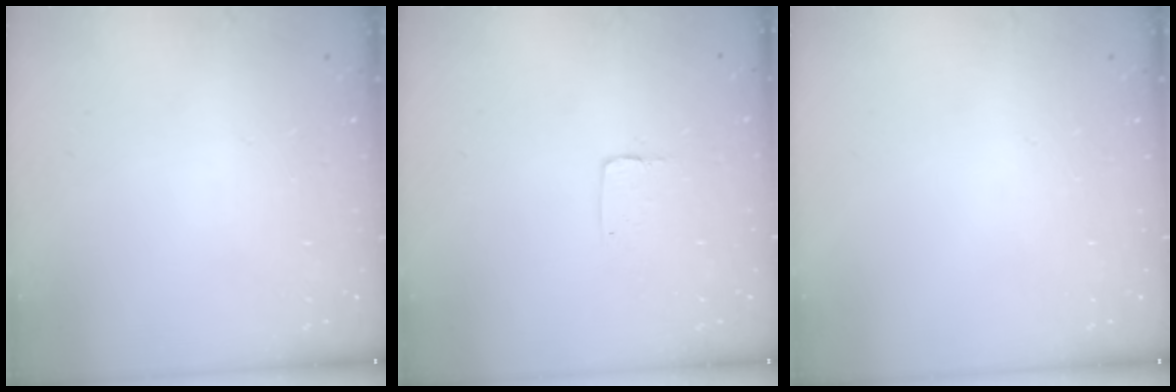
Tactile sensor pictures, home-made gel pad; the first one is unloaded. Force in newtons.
{"total": 2.0, "press": 2.0, "slide": 0.2}
{"total": 0.0}